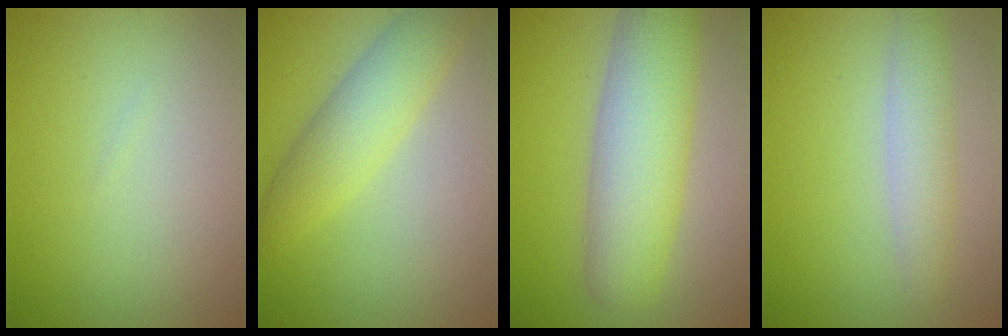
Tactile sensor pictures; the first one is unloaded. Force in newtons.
{"total": 4.1, "press": 4.1, "slide": 0.2}
{"total": 7.3, "press": 7.3, "slide": 0.4}
{"total": 2.5, "press": 2.5, "slide": 0.1}